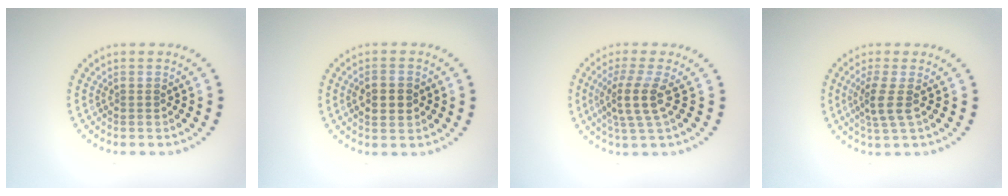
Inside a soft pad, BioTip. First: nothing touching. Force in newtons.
{"total": 2.6, "press": 2.6, "slide": 0.2}
{"total": 3.2, "press": 2.4, "slide": 2.2}
{"total": 2.5, "press": 1.9, "slide": 1.6}